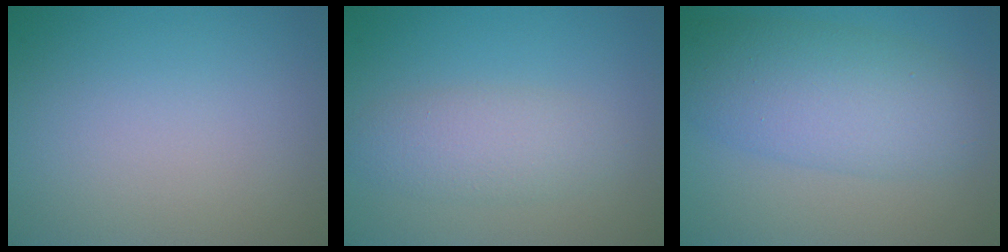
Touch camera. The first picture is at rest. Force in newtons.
{"total": 3.1, "press": 3.1, "slide": 0.0}
{"total": 6.6, "press": 6.6, "slide": 0.2}